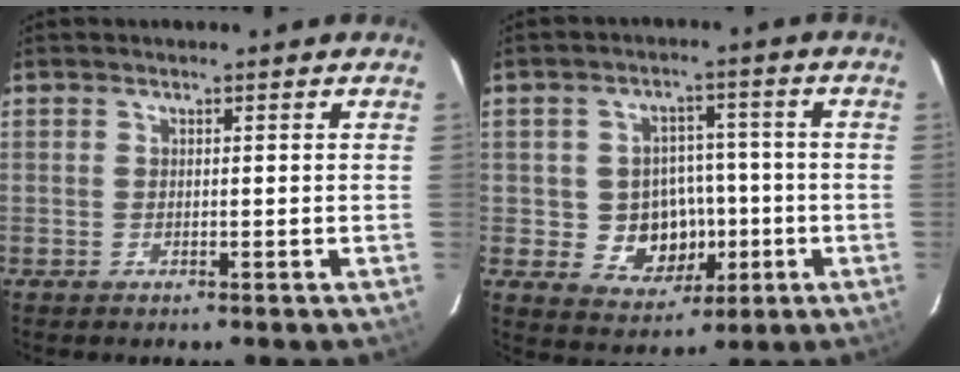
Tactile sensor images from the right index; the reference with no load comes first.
{"total": 9.4, "force": [-1.8, 8.3, 4.1], "torque": [-0.091, 0.012, -0.009]}